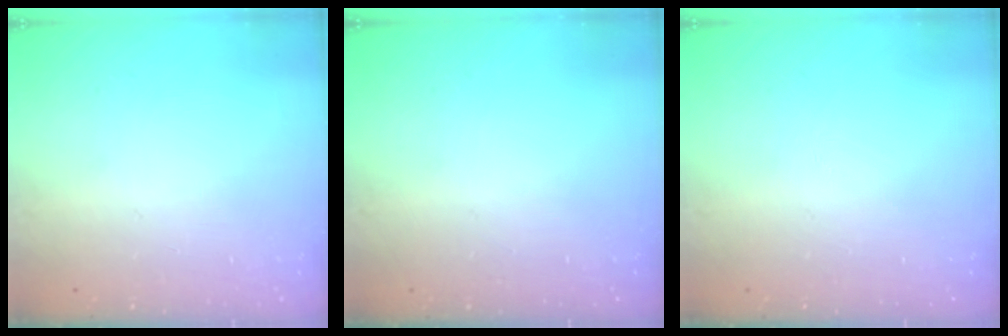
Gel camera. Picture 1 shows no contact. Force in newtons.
{"total": 0.0}
{"total": 0.0}